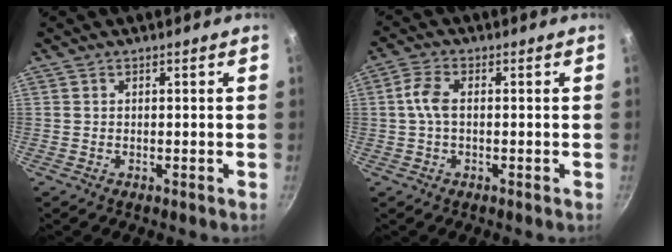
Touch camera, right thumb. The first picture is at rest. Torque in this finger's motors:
{"motor_torque": [-0.26, 0.16, 0.48, -0.78, 0.16]}